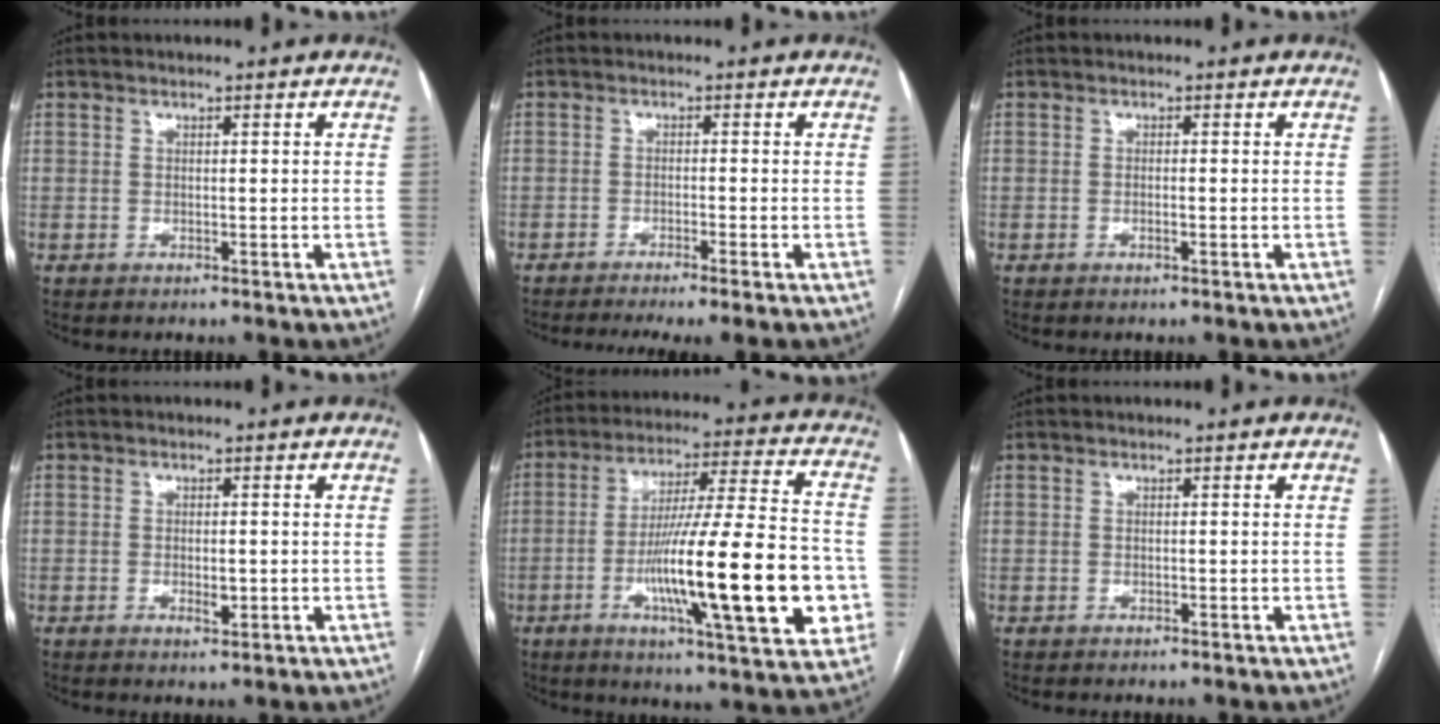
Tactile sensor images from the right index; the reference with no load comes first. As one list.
[{"total": 6.5, "force": [-5.1, -0.5, 3.9], "torque": [-0.050, -0.008, -0.078]}, {"total": 0.8, "force": [-0.2, 0.1, 0.8], "torque": [-0.016, -0.001, -0.003]}, {"total": 2.2, "force": [-0.4, 0.8, 2.0], "torque": [-0.035, -0.002, -0.002]}, {"total": 23.9, "force": [-5.6, 2.6, 23.1], "torque": [-0.338, -0.005, -0.085]}, {"total": 0.0}]